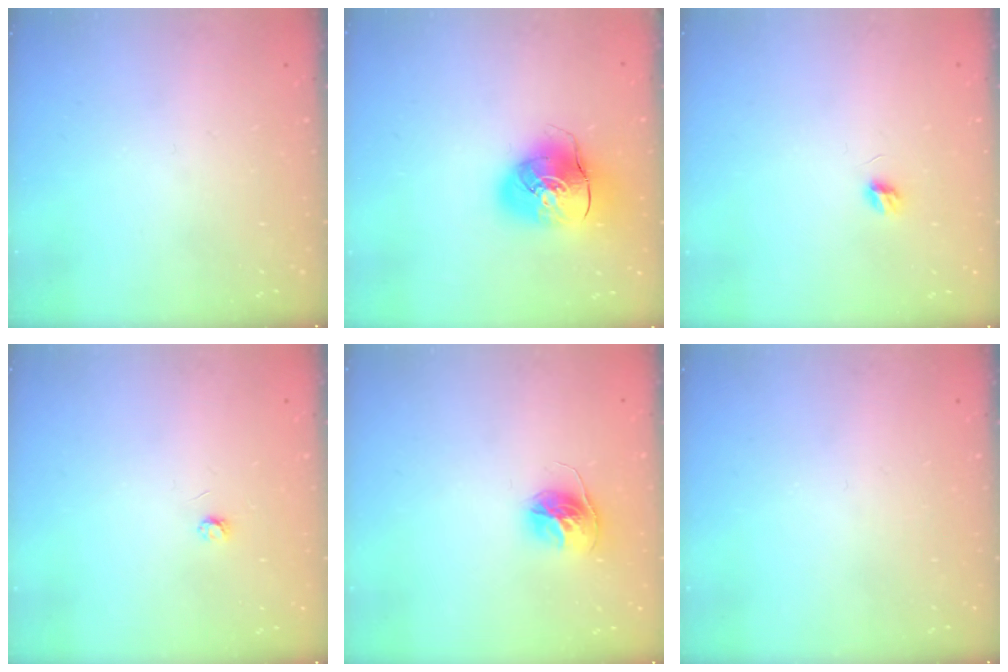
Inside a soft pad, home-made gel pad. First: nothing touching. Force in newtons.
{"total": 11.3, "press": 11.1, "slide": 2.0}
{"total": 4.0, "press": 4.0, "slide": 0.4}
{"total": 2.8, "press": 2.7, "slide": 0.3}
{"total": 11.8, "press": 11.7, "slide": 0.8}
{"total": 0.0}